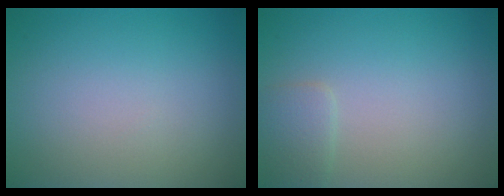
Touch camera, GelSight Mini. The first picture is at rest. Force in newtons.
{"total": 1.5, "press": 1.5, "slide": 0.1}